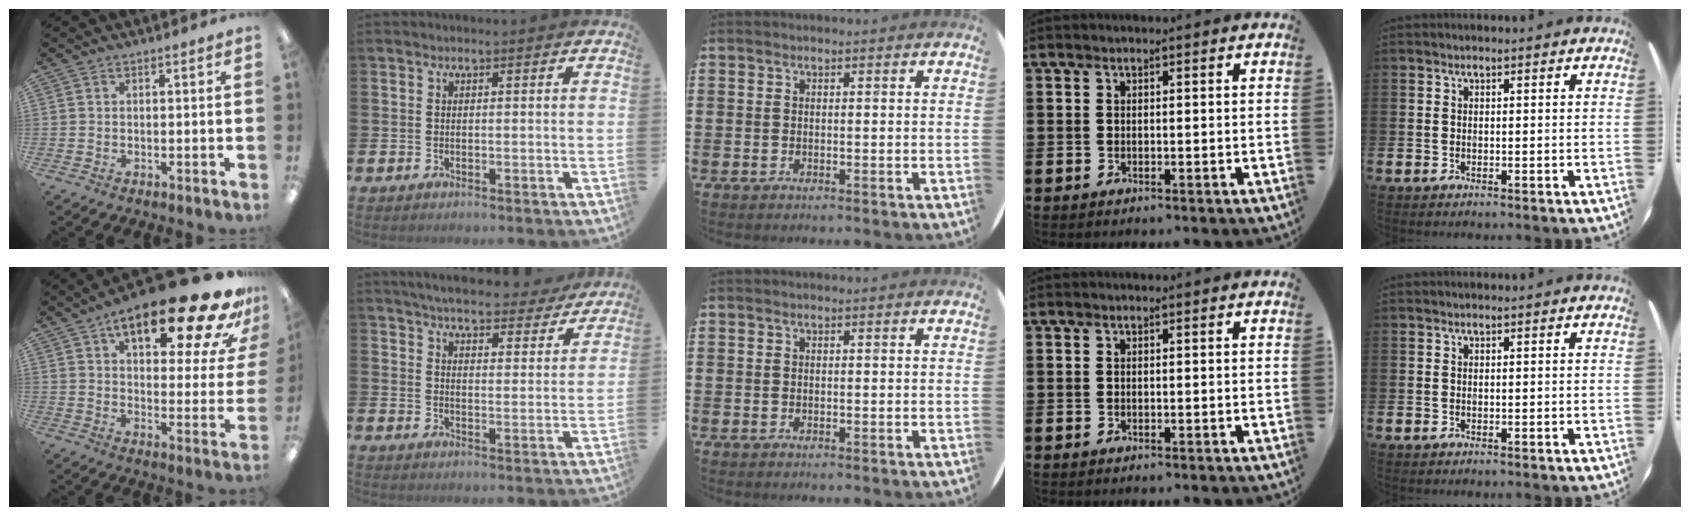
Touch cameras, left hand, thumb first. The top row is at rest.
{"thumb": {"total": 24.0, "force": [14.4, 8.4, 17.2], "torque": [-0.242, -0.090, 0.225]}, "index": {"total": 5.6, "force": [5.4, 0.9, 1.3], "torque": [-0.037, -0.036, 0.092]}}